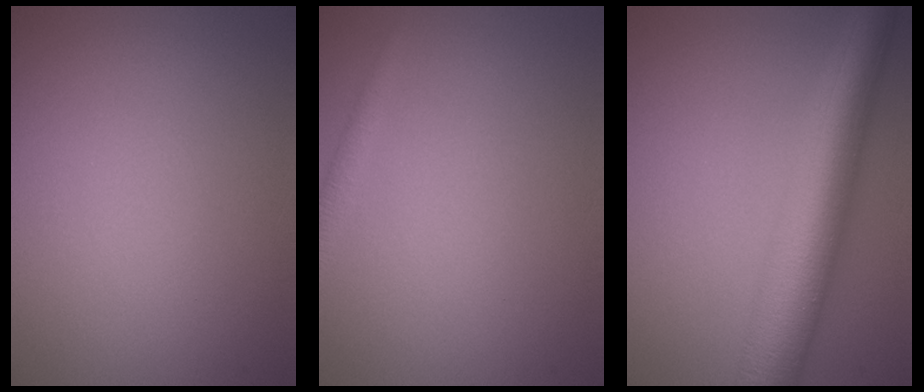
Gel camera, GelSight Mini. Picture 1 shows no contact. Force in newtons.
{"total": 1.4, "press": 1.4, "slide": 0.0}
{"total": 8.8, "press": 8.8, "slide": 0.2}